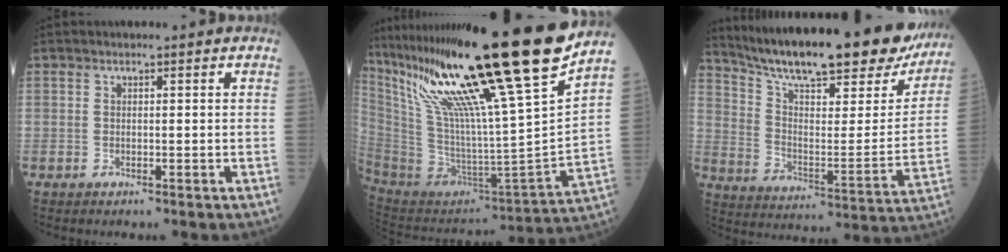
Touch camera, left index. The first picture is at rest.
{"total": 31.8, "force": [22.3, -1.3, 22.7], "torque": [-0.396, -0.048, 0.375]}
{"total": 28.4, "force": [24.0, 6.0, 14.0], "torque": [-0.224, -0.037, 0.329]}